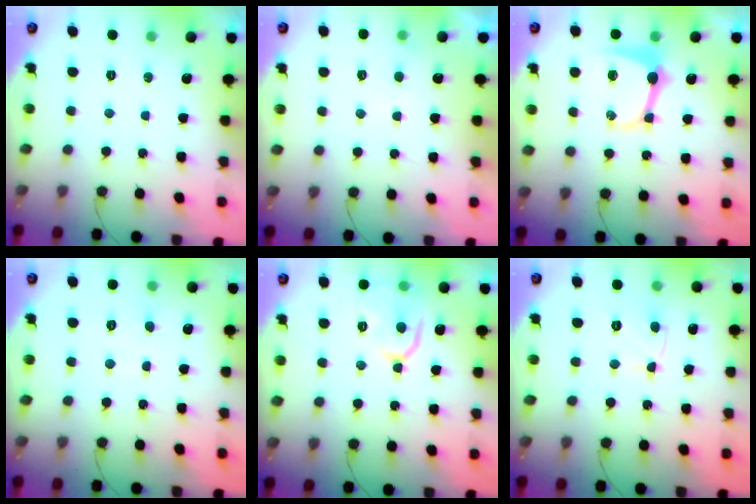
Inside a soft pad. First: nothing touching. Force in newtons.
{"total": 2.7, "press": 2.7, "slide": 0.3}
{"total": 8.5, "press": 8.5, "slide": 1.0}
{"total": 5.0, "press": 4.9, "slide": 0.5}
{"total": 11.7, "press": 11.6, "slide": 1.3}
{"total": 6.0, "press": 5.9, "slide": 0.8}